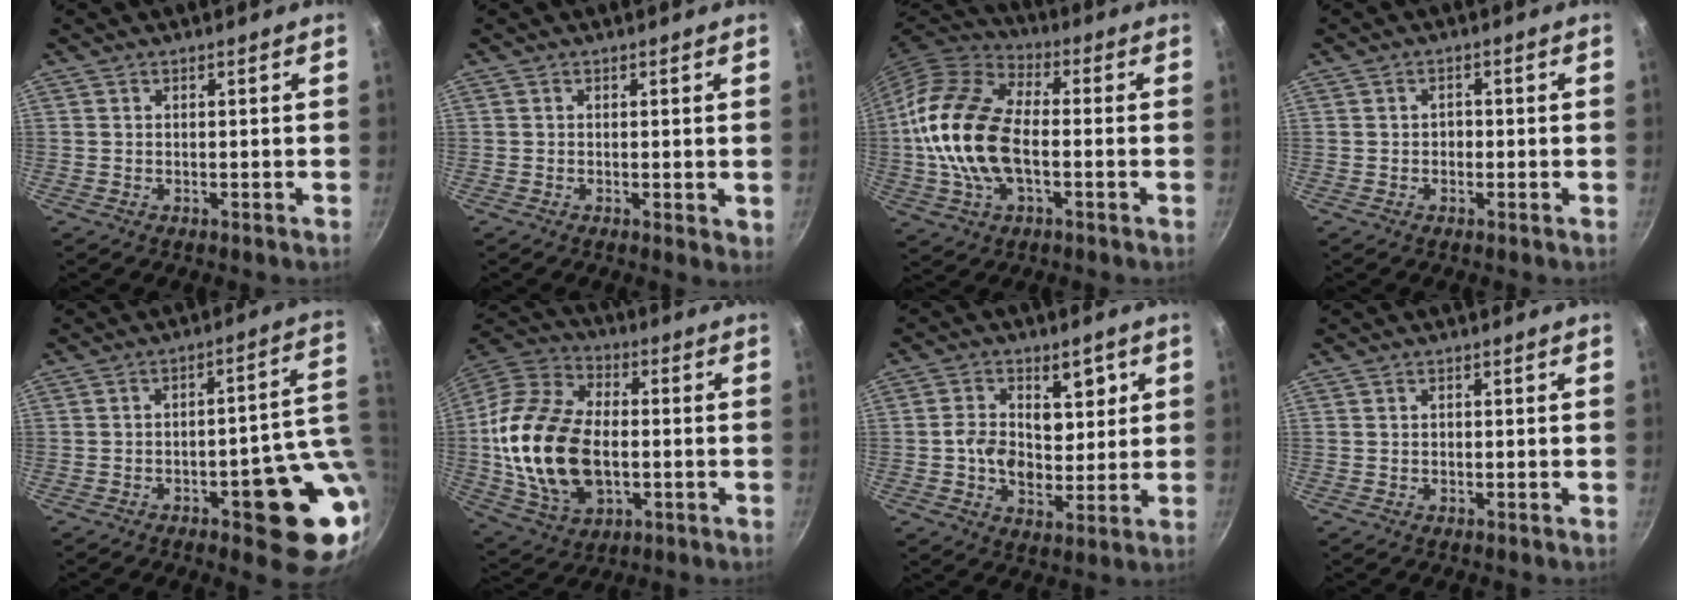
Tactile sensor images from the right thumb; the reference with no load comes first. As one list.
[{"total": 1.7, "force": [0.1, 0.8, 1.5], "torque": [-0.019, -0.005, 0.001]}, {"total": 18.9, "force": [-1.6, 10.7, 15.5], "torque": [-0.291, 0.031, -0.043]}, {"total": 1.6, "force": [-0.3, 1.3, 0.8], "torque": [-0.008, 0.004, -0.006]}, {"total": 15.6, "force": [-1.9, 5.7, 14.4], "torque": [-0.136, 0.010, -0.019]}, {"total": 22.8, "force": [-1.6, 14.6, 17.5], "torque": [-0.330, 0.020, -0.028]}, {"total": 10.4, "force": [2.1, 7.7, 6.7], "torque": [-0.073, -0.018, 0.027]}, {"total": 0.5, "force": [0.0, 0.4, 0.3], "torque": [-0.003, 0.003, 0.001]}]